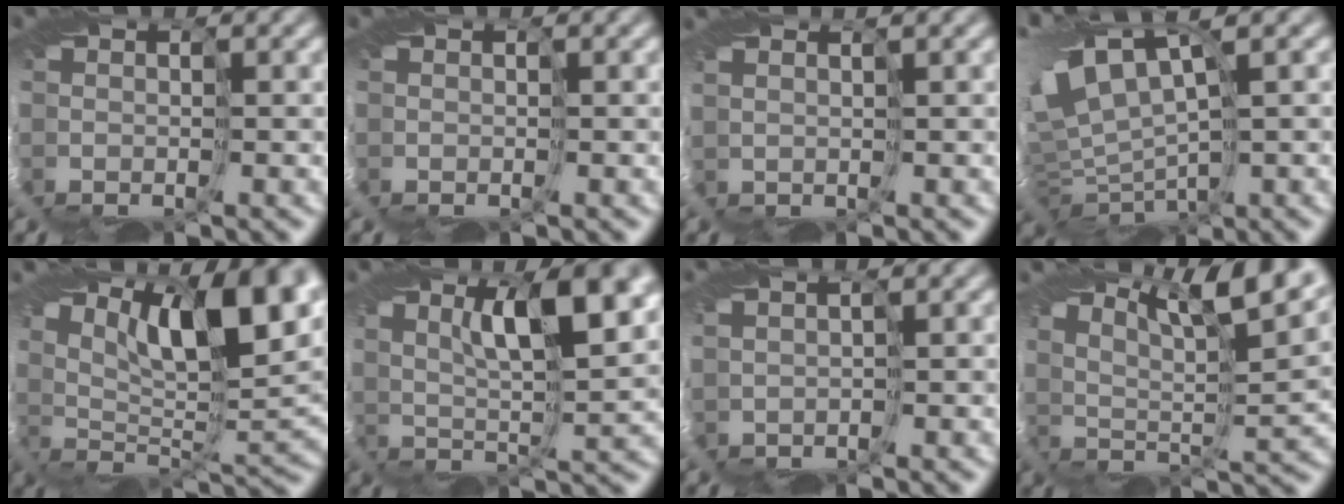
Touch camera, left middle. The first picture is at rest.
{"total": 0.0}
{"total": 3.9, "force": [0.1, -3.2, -2.2], "torque": [0.041, -0.004, 0.000]}
{"total": 6.9, "force": [2.2, 2.2, 6.1], "torque": [-0.126, 0.005, 0.062]}
{"total": 9.4, "force": [5.2, 1.0, 7.7], "torque": [-0.107, -0.001, 0.083]}
{"total": 5.7, "force": [2.5, -0.8, 5.0], "torque": [-0.077, 0.002, 0.043]}
{"total": 2.5, "force": [0.4, -1.8, -1.7], "torque": [0.031, 0.006, 0.011]}
{"total": 8.1, "force": [6.6, -0.4, 4.8], "torque": [-0.075, 0.009, 0.085]}